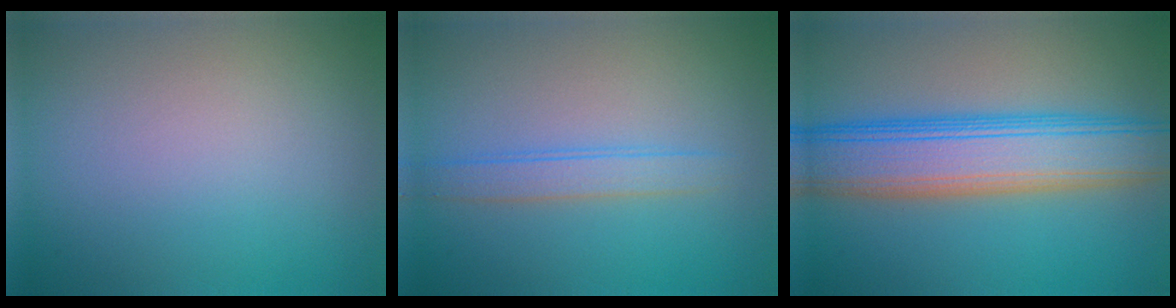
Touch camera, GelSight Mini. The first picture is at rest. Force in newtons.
{"total": 2.0, "press": 2.0, "slide": 0.1}
{"total": 8.8, "press": 8.8, "slide": 0.2}